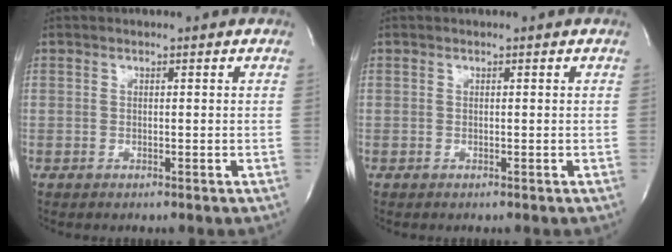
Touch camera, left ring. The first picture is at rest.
{"total": 0.0}